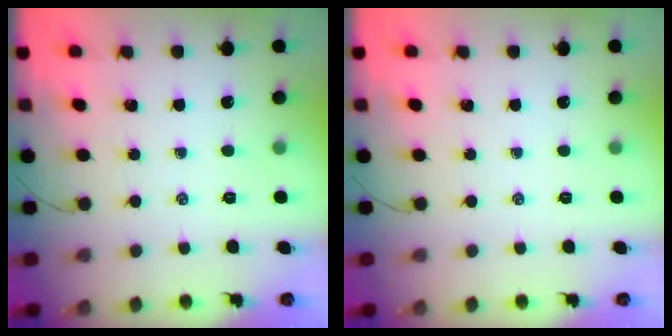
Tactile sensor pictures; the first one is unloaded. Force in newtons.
{"total": 0.0}